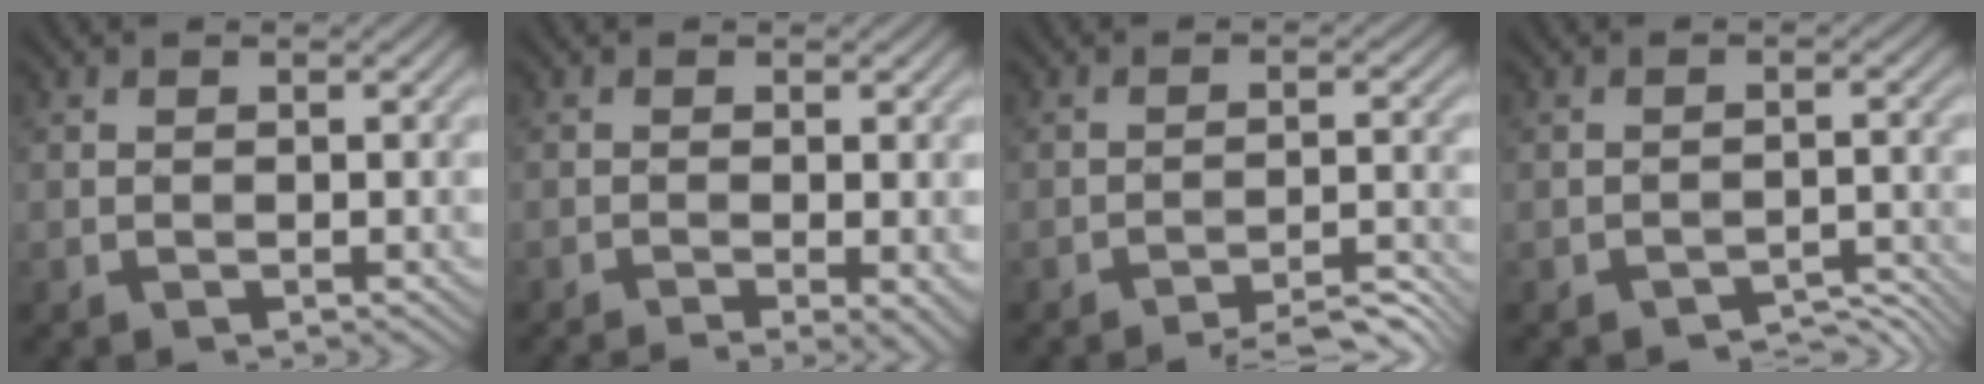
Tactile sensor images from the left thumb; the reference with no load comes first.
{"total": 3.9, "force": [-1.3, 0.8, 3.7], "torque": [-0.057, -0.002, -0.021]}
{"total": 4.4, "force": [-4.1, -0.2, 1.7], "torque": [-0.022, 0.017, -0.067]}
{"total": 2.5, "force": [-2.5, 0.3, 0.1], "torque": [-0.003, 0.004, -0.037]}